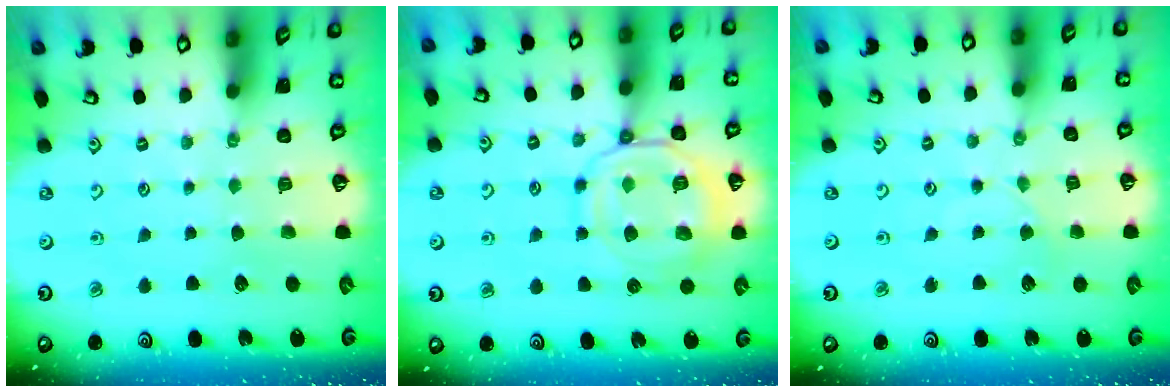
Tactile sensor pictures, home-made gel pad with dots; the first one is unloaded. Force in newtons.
{"total": 13.0, "press": 13.0, "slide": 1.4}
{"total": 2.3, "press": 2.3, "slide": 0.4}